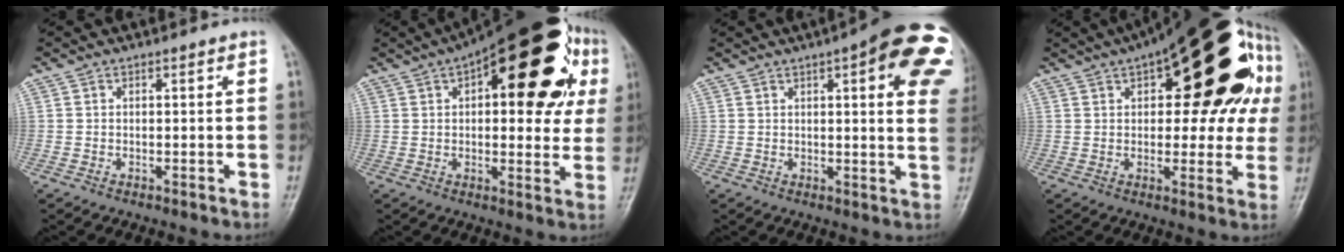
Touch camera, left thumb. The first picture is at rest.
{"total": 27.1, "force": [9.0, 11.3, 23.0], "torque": [-0.290, 0.027, 0.116]}
{"total": 19.8, "force": [7.2, 5.4, 17.7], "torque": [-0.185, -0.005, 0.080]}
{"total": 29.5, "force": [9.9, 12.4, 24.8], "torque": [-0.310, 0.035, 0.133]}